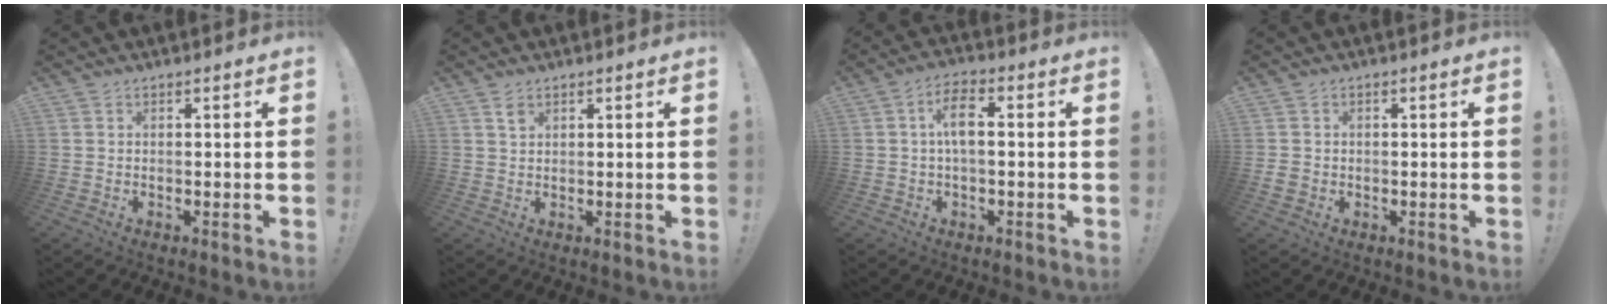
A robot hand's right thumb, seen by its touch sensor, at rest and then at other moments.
{"total": 2.0, "force": [1.3, 1.1, 1.0], "torque": [-0.012, -0.003, 0.022]}
{"total": 7.0, "force": [0.6, 2.9, 6.3], "torque": [-0.116, 0.006, 0.009]}
{"total": 2.1, "force": [0.0, 2.0, 0.8], "torque": [-0.006, -0.002, 0.000]}